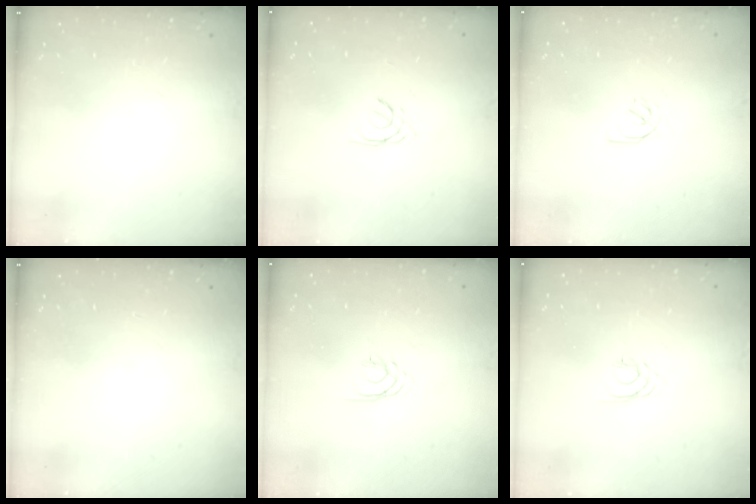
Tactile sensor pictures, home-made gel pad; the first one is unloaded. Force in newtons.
{"total": 1.4, "press": 1.3, "slide": 0.3}
{"total": 2.6, "press": 2.6, "slide": 0.4}
{"total": 0.0}
{"total": 1.9, "press": 1.9, "slide": 0.2}
{"total": 2.1, "press": 2.1, "slide": 0.3}